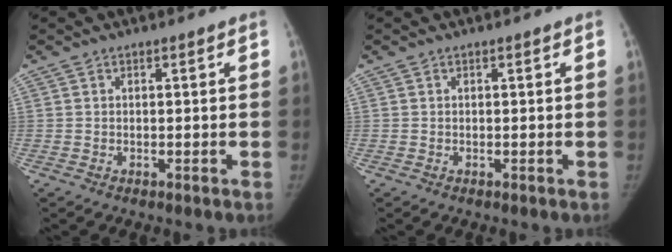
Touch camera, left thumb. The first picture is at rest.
{"total": 0.0}